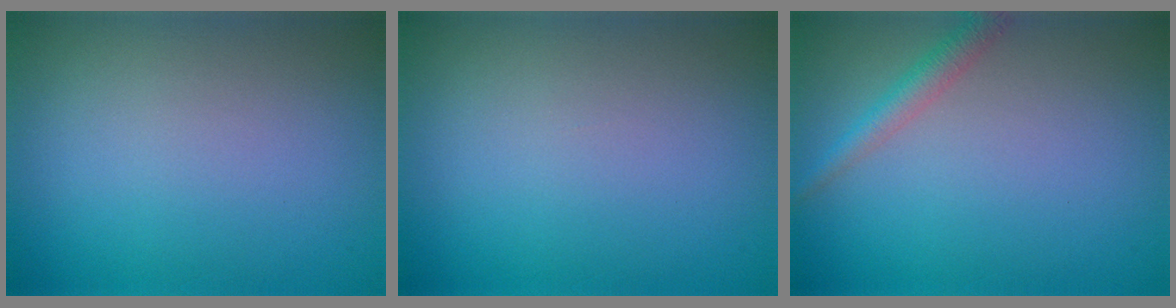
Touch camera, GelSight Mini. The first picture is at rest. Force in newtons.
{"total": 0.0}
{"total": 2.0, "press": 2.0, "slide": 0.0}